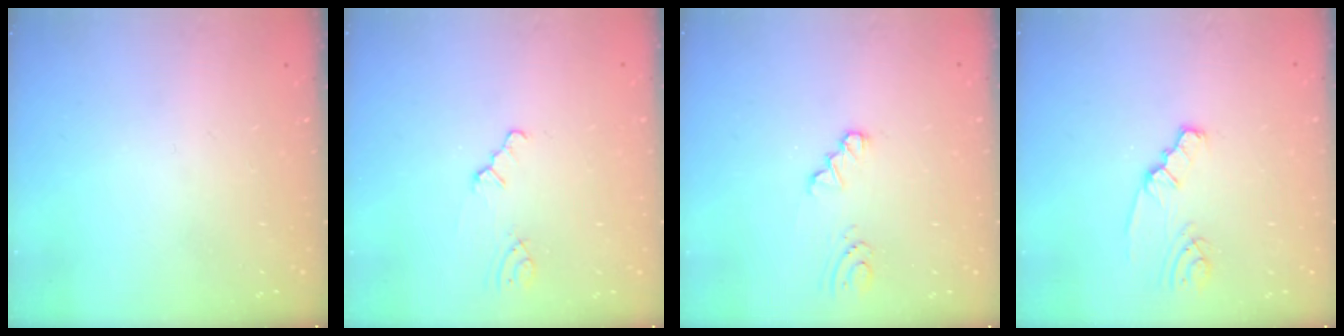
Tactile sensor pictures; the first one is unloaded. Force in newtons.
{"total": 1.1, "press": 1.1, "slide": 0.3}
{"total": 1.0, "press": 1.0, "slide": 0.2}
{"total": 2.0, "press": 2.0, "slide": 0.1}